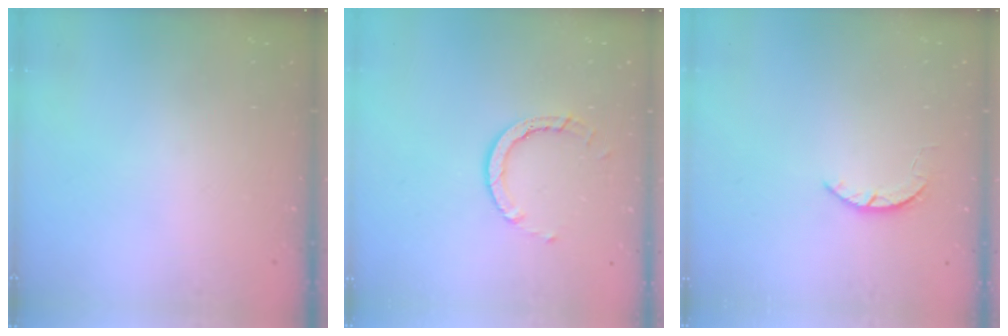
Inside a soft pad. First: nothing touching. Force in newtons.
{"total": 5.0, "press": 5.0, "slide": 0.3}
{"total": 1.6, "press": 1.6, "slide": 0.3}